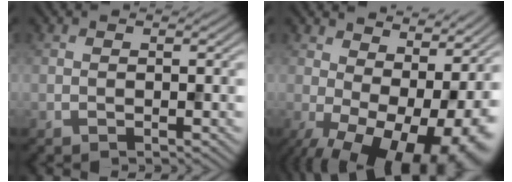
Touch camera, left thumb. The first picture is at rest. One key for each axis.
{"total": 16.0, "fx": -1.3, "fy": 8.8, "fz": 13.3, "tx": -0.189, "ty": -0.026, "tz": 0.020}